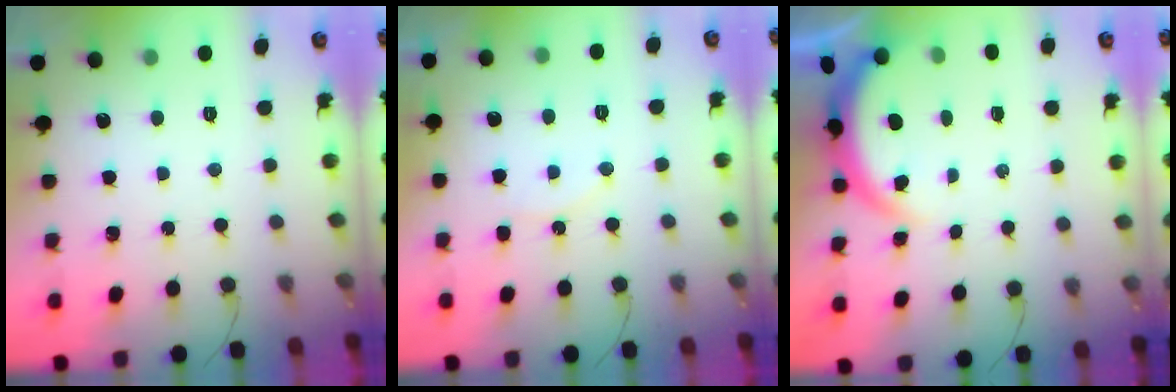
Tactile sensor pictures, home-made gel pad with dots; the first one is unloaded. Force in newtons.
{"total": 7.5, "press": 7.5, "slide": 0.3}
{"total": 3.7, "press": 3.6, "slide": 0.6}